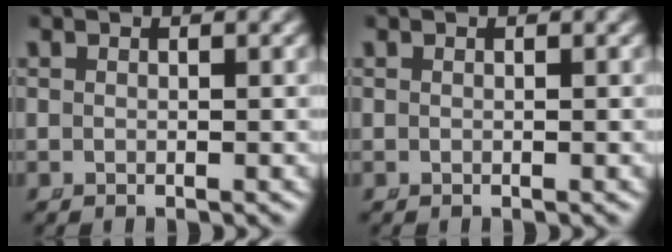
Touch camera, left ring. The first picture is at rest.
{"total": 0.0}